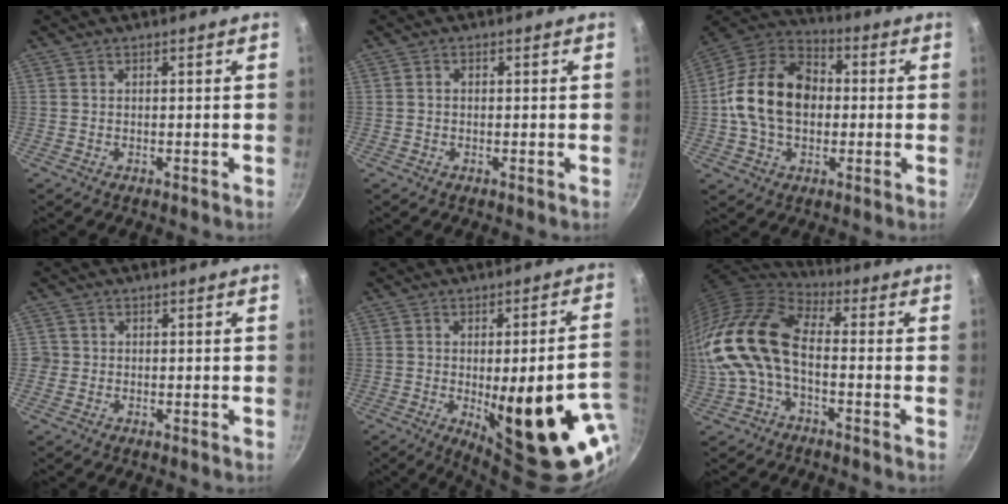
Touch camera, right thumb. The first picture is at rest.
{"total": 0.9, "force": [-0.1, 0.7, 0.6], "torque": [-0.010, 0.006, -0.002]}
{"total": 17.9, "force": [-0.1, 12.8, 12.5], "torque": [-0.193, 0.033, -0.018]}
{"total": 1.4, "force": [-0.3, 1.4, 0.2], "torque": [0.002, 0.005, -0.007]}
{"total": 23.8, "force": [-5.3, 7.5, 21.9], "torque": [-0.249, -0.002, -0.051]}
{"total": 18.1, "force": [-2.3, 9.9, 15.0], "torque": [-0.300, 0.028, -0.060]}